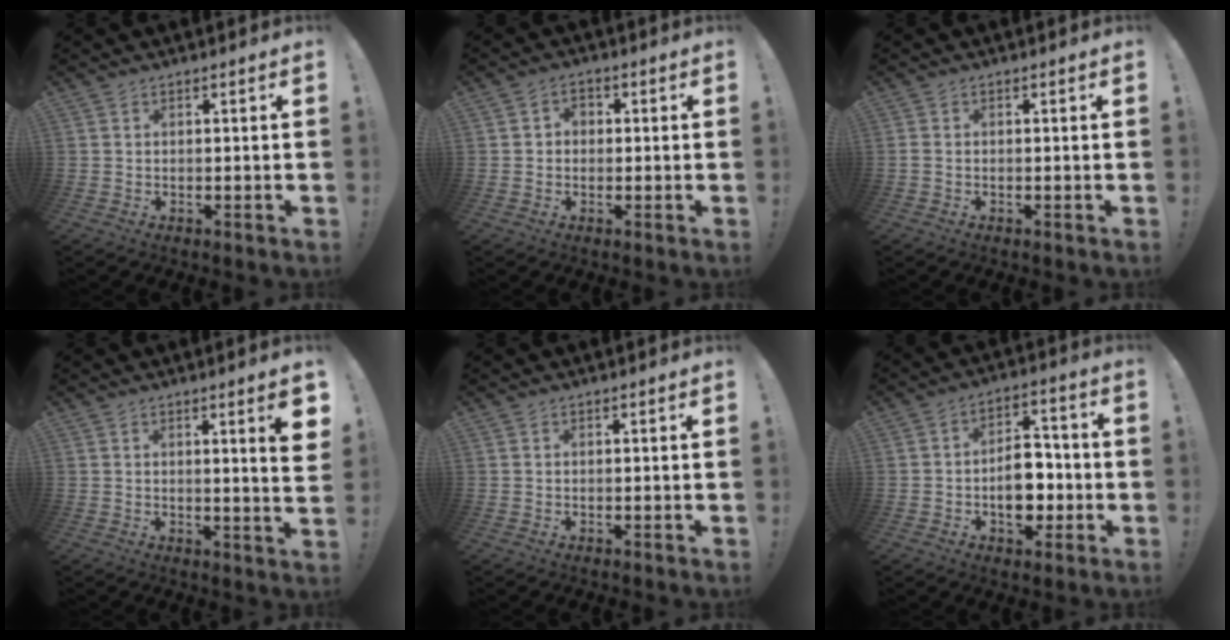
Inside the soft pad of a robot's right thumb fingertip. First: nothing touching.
{"total": 3.0, "force": [-0.4, 2.7, 1.3], "torque": [-0.022, 0.008, -0.008]}
{"total": 0.8, "force": [-0.3, 0.3, 0.7], "torque": [-0.019, 0.005, -0.003]}
{"total": 6.8, "force": [2.5, -0.1, 6.4], "torque": [-0.084, -0.022, 0.038]}
{"total": 0.0}
{"total": 11.4, "force": [-2.6, 7.9, 7.8], "torque": [-0.108, 0.019, -0.042]}